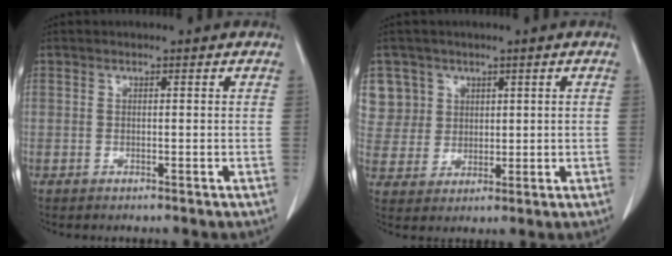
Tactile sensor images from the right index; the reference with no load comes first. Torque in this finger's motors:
{"motor_torque": [-0.10, 0.19, -0.03, 0.01]}